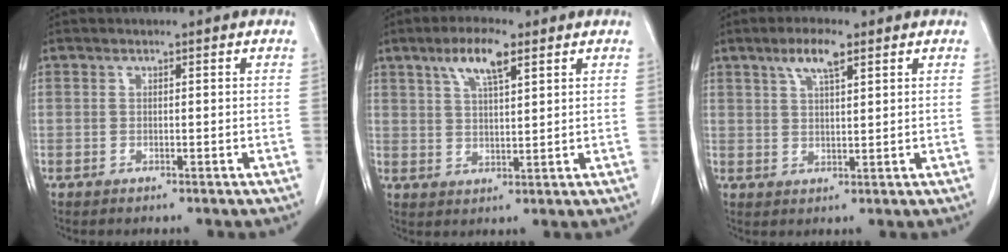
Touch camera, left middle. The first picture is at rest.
{"total": 6.6, "force": [3.8, 1.4, 5.2], "torque": [-0.102, 0.008, 0.070]}
{"total": 5.0, "force": [3.0, 1.0, 3.9], "torque": [-0.076, 0.006, 0.054]}